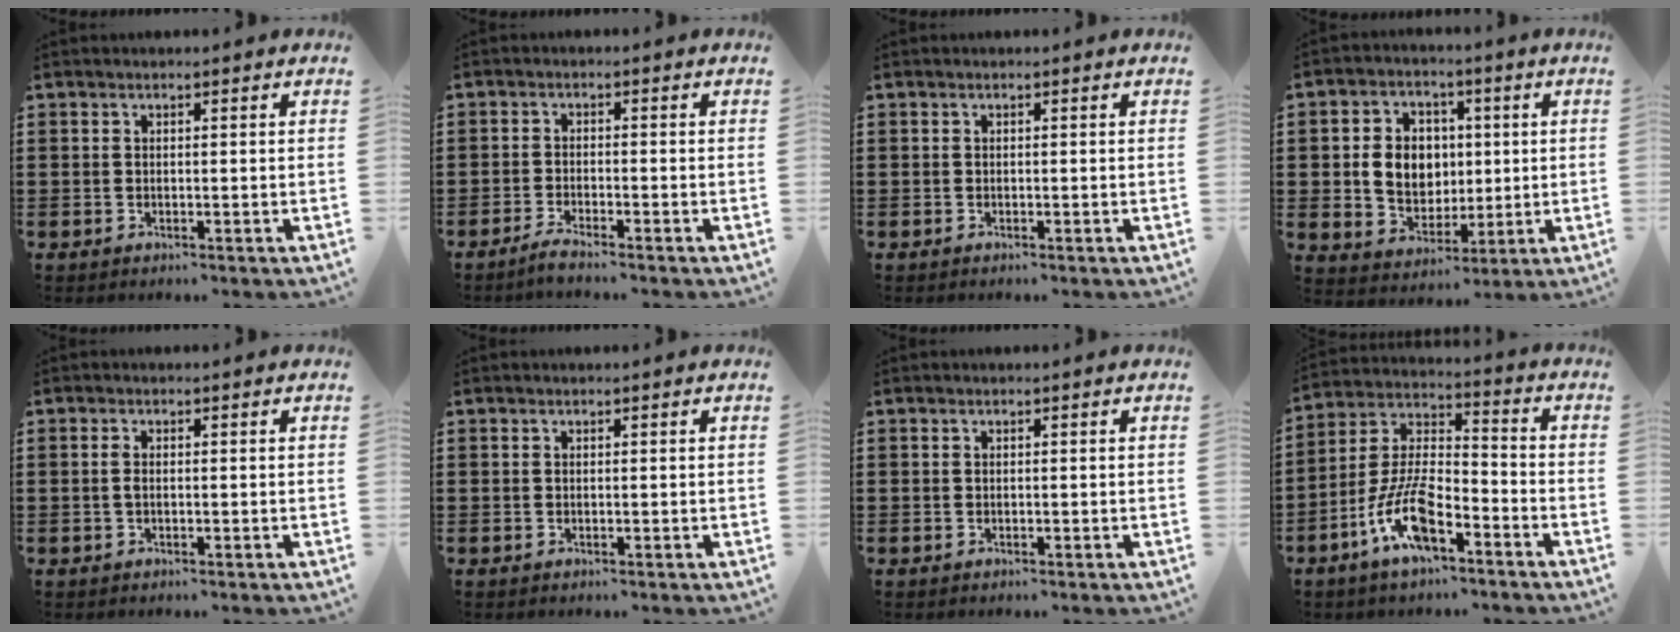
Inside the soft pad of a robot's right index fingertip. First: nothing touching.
{"total": 2.0, "force": [-1.8, -0.3, 0.7], "torque": [-0.012, 0.002, -0.034]}
{"total": 0.0}
{"total": 7.4, "force": [0.5, 6.3, 3.8], "torque": [-0.078, 0.014, 0.007]}
{"total": 1.3, "force": [-0.1, 0.5, 1.2], "torque": [-0.030, -0.003, -0.006]}
{"total": 0.0}
{"total": 0.0}
{"total": 10.8, "force": [-6.3, 3.9, 7.9], "torque": [-0.182, -0.004, -0.121]}